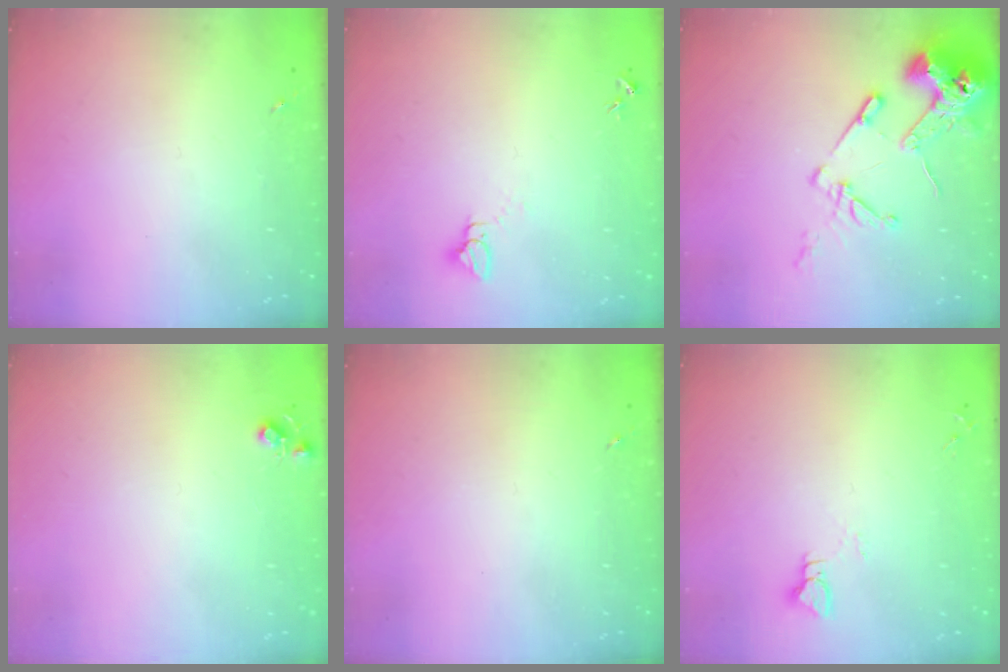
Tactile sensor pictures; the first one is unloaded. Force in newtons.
{"total": 2.8, "press": 2.8, "slide": 0.1}
{"total": 14.1, "press": 13.9, "slide": 2.0}
{"total": 5.1, "press": 5.1, "slide": 0.7}
{"total": 0.0}
{"total": 2.9, "press": 2.9, "slide": 0.3}